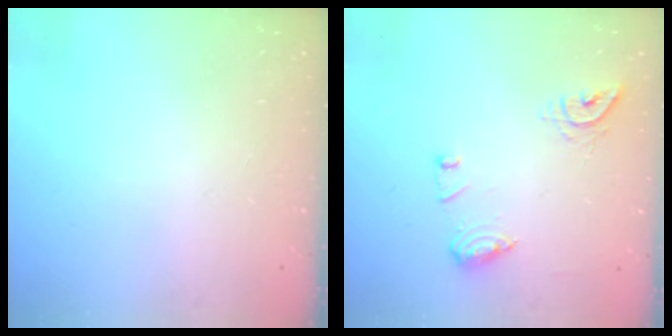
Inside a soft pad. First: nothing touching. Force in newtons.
{"total": 9.8, "press": 9.8, "slide": 0.6}